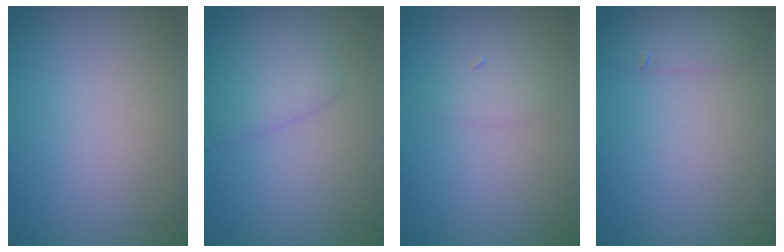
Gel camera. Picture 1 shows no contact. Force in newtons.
{"total": 2.4, "press": 2.4, "slide": 0.1}
{"total": 1.3, "press": 1.3, "slide": 0.1}
{"total": 1.3, "press": 1.3, "slide": 0.0}